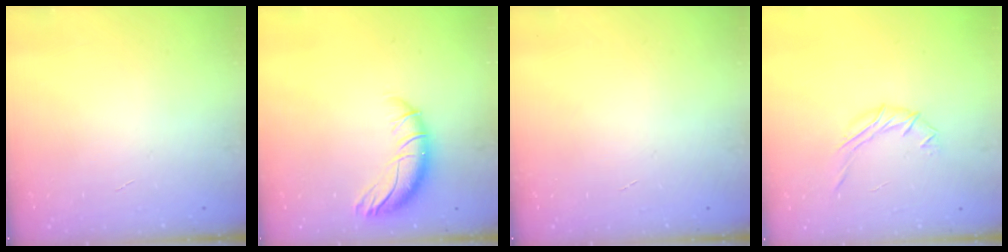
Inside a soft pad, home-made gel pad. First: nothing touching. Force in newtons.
{"total": 10.9, "press": 10.7, "slide": 1.9}
{"total": 0.0}
{"total": 5.6, "press": 5.6, "slide": 0.5}